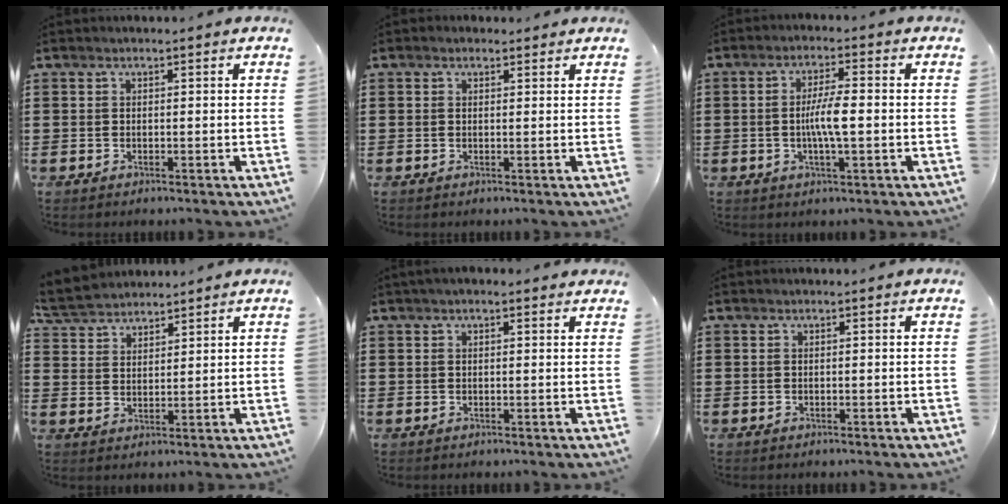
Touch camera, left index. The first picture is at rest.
{"total": 0.7, "force": [0.4, 0.5, 0.3], "torque": [-0.006, 0.005, 0.008]}
{"total": 5.5, "force": [-0.6, 1.0, 5.3], "torque": [-0.109, -0.002, -0.018]}
{"total": 4.3, "force": [4.0, 1.5, 0.7], "torque": [-0.032, -0.008, 0.074]}
{"total": 1.1, "force": [0.6, 0.5, 0.7], "torque": [-0.015, 0.005, 0.010]}
{"total": 0.0}